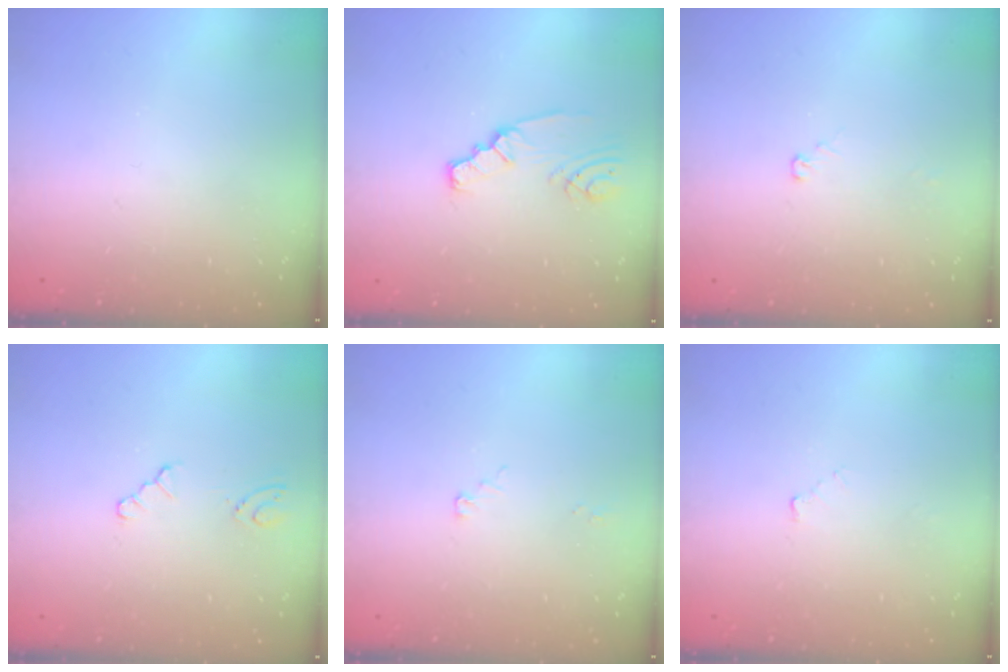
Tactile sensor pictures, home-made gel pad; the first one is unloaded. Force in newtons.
{"total": 2.2, "press": 2.1, "slide": 0.5}
{"total": 3.0, "press": 3.0, "slide": 0.2}
{"total": 2.1, "press": 2.1, "slide": 0.3}
{"total": 2.1, "press": 2.1, "slide": 0.2}
{"total": 2.8, "press": 2.8, "slide": 0.4}